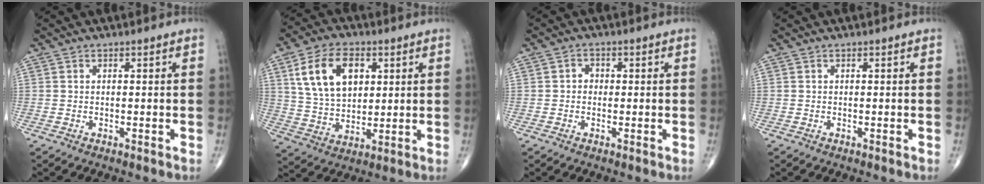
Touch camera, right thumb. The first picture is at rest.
{"total": 14.4, "force": [4.9, 9.3, 9.9], "torque": [-0.154, -0.012, 0.095]}
{"total": 2.0, "force": [0.0, 1.8, 0.9], "torque": [-0.002, 0.009, -0.004]}
{"total": 0.0}